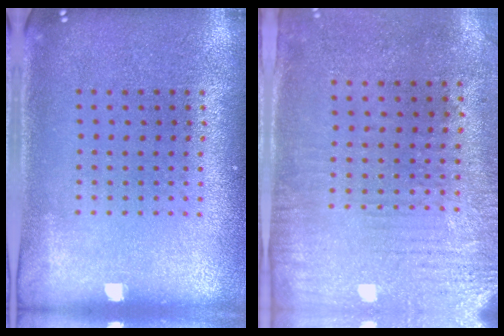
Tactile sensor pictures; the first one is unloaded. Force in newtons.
{"total": 3.0, "press": 2.5, "slide": 1.7}